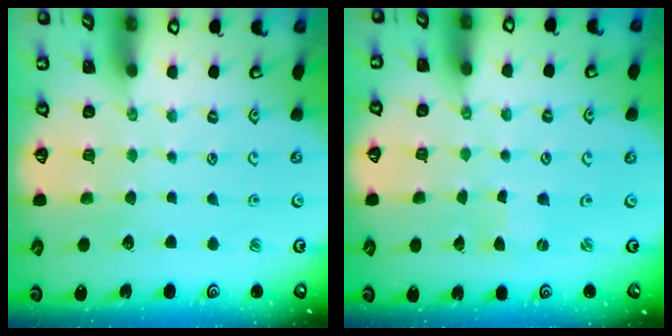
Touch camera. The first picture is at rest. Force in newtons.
{"total": 0.0}